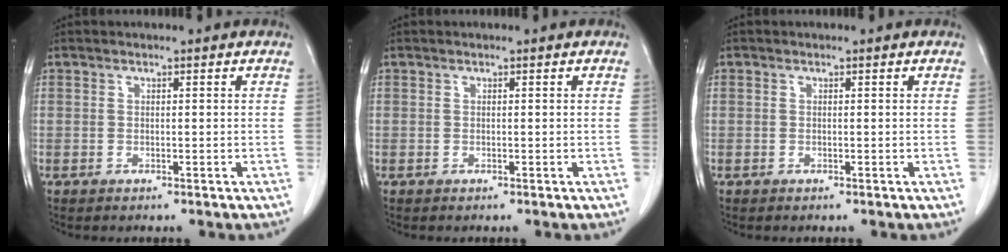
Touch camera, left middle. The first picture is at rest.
{"total": 0.0}
{"total": 0.0}